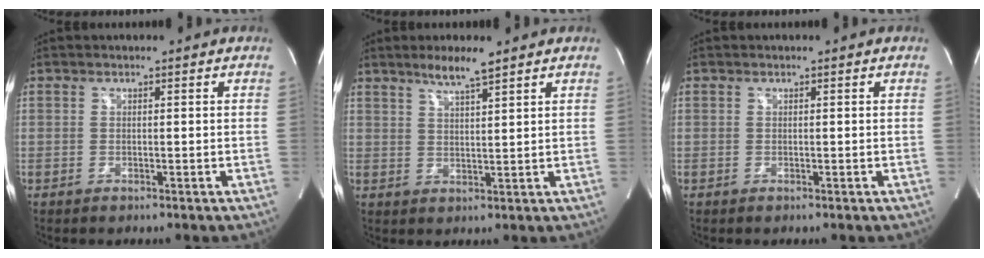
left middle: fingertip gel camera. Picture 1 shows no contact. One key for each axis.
{"total": 4.8, "fx": 3.7, "fy": 0.0, "fz": 3.1, "tx": -0.062, "ty": -0.001, "tz": 0.069}
{"total": 0.0}